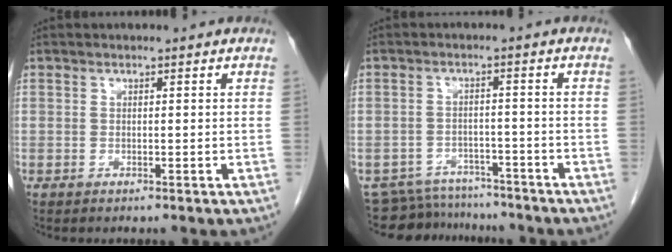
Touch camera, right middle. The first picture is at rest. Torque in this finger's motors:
{"motor_torque": [-0.44, -0.31, -0.22, -0.06]}